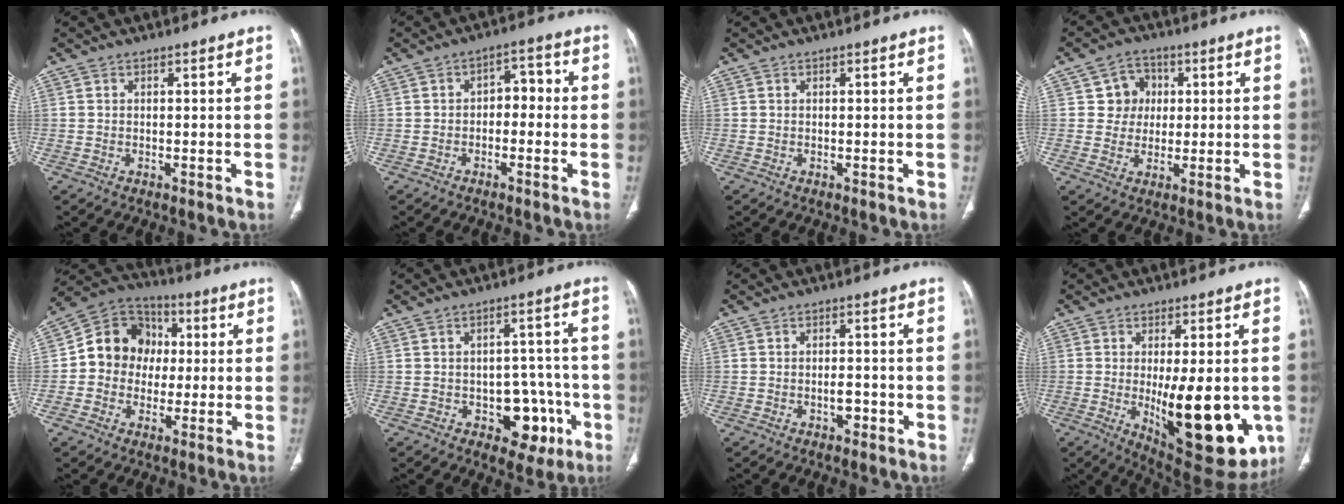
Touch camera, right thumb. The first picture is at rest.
{"total": 4.6, "force": [-1.0, 3.1, 3.3], "torque": [-0.026, 0.027, -0.025]}
{"total": 0.0}
{"total": 6.3, "force": [1.4, 5.9, 1.7], "torque": [0.011, 0.005, 0.018]}
{"total": 12.8, "force": [0.5, 11.4, 5.8], "torque": [-0.057, 0.028, -0.004]}
{"total": 10.0, "force": [-3.6, 6.6, 6.6], "torque": [-0.041, 0.030, -0.039]}
{"total": 2.5, "force": [-1.0, 1.5, 1.7], "torque": [-0.018, 0.007, -0.012]}
{"total": 20.0, "force": [-3.4, 7.8, 18.1], "torque": [-0.216, -0.031, -0.020]}